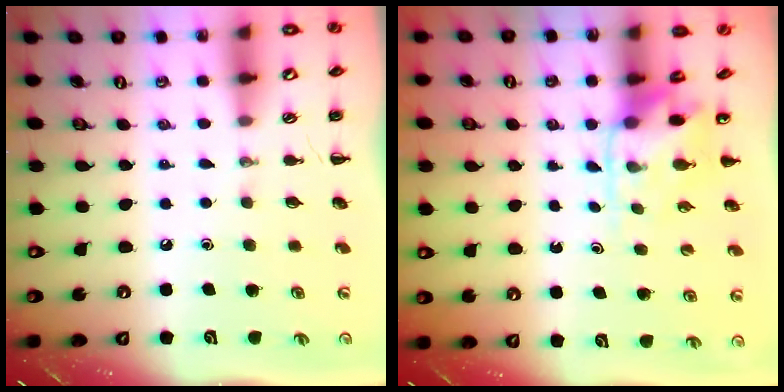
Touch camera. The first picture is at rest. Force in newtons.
{"total": 3.9, "press": 3.8, "slide": 0.9}